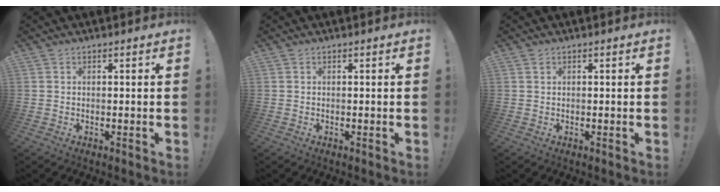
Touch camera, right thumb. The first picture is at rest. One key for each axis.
{"total": 0.0}
{"total": 0.6, "fx": 0.4, "fy": 0.3, "fz": 0.2, "tx": 0.001, "ty": -0.002, "tz": 0.006}